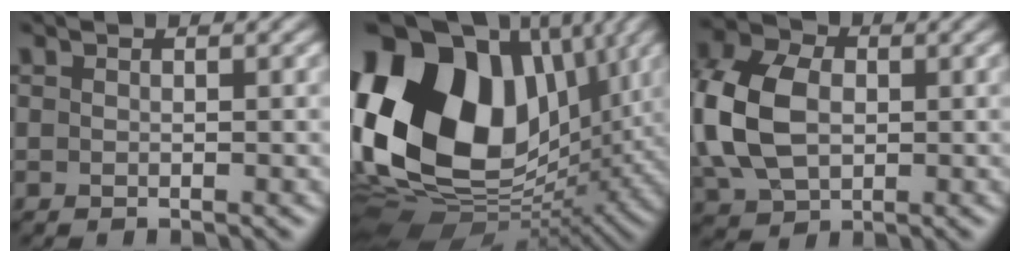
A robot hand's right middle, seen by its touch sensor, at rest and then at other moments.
{"total": 19.7, "force": [3.6, 13.9, 13.4], "torque": [-0.289, 0.018, 0.062]}
{"total": 9.1, "force": [0.4, 6.6, 6.3], "torque": [-0.167, 0.015, -0.003]}